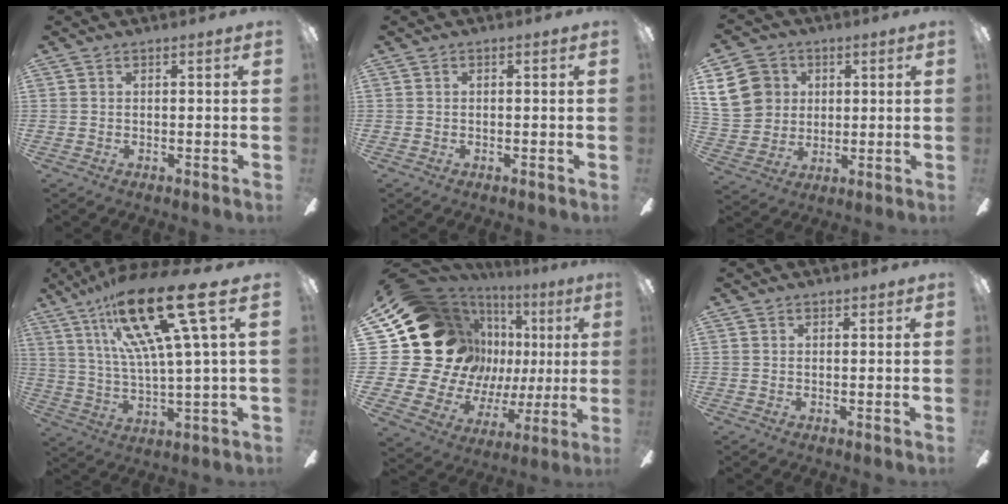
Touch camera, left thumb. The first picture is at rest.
{"total": 0.0}
{"total": 12.8, "force": [4.2, 11.0, 4.8], "torque": [-0.102, 0.005, 0.088]}
{"total": 24.3, "force": [13.1, 4.7, 20.0], "torque": [-0.371, -0.068, 0.197]}
{"total": 27.1, "force": [7.4, 21.8, 14.4], "torque": [-0.303, -0.075, 0.195]}
{"total": 1.2, "force": [1.0, 0.6, 0.0], "torque": [-0.001, 0.000, 0.020]}